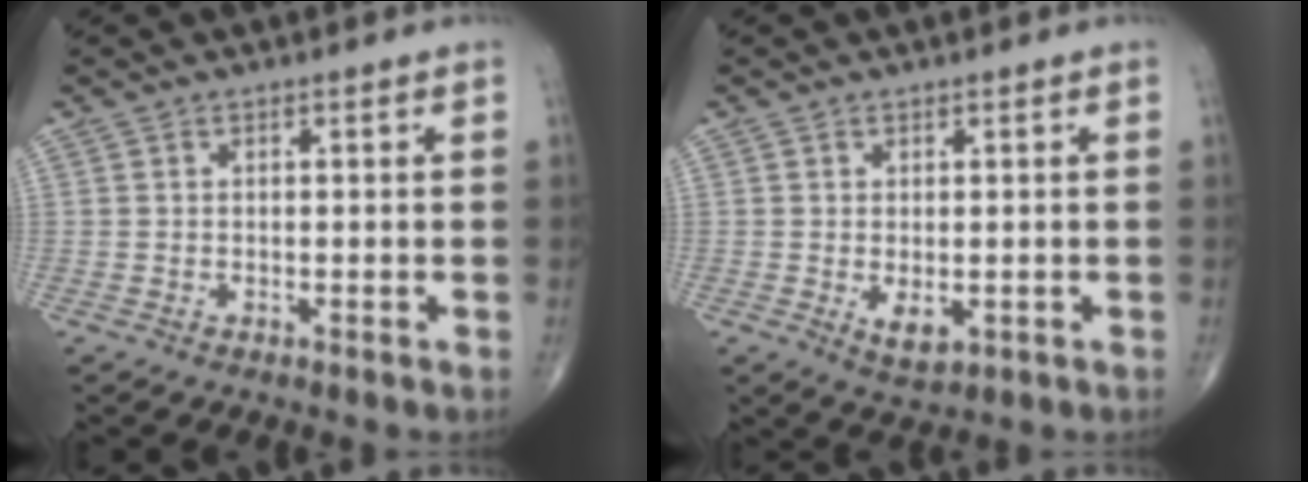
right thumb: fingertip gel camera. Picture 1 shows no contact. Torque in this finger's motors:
{"motor_torque": [-0.38, -0.06, 0.27, 0.28, 0.12]}